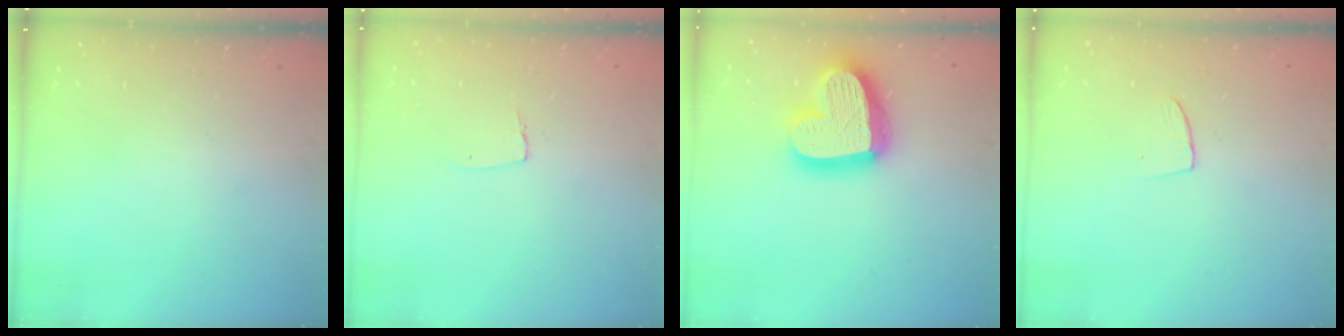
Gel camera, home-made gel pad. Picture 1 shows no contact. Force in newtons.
{"total": 4.4, "press": 4.4, "slide": 0.3}
{"total": 24.3, "press": 24.2, "slide": 2.4}
{"total": 5.2, "press": 5.2, "slide": 0.4}